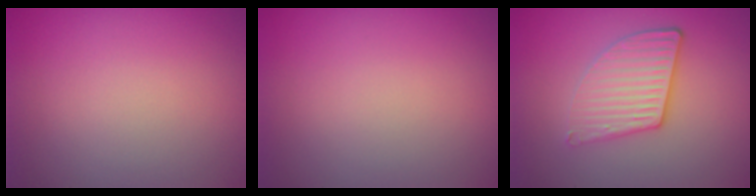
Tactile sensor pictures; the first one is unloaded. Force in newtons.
{"total": 0.0}
{"total": 3.6, "press": 3.1, "slide": 1.8}